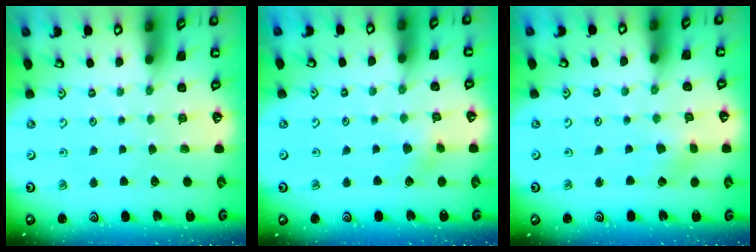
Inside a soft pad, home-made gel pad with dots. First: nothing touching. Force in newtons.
{"total": 3.2, "press": 3.2, "slide": 0.4}
{"total": 2.7, "press": 2.7, "slide": 0.3}